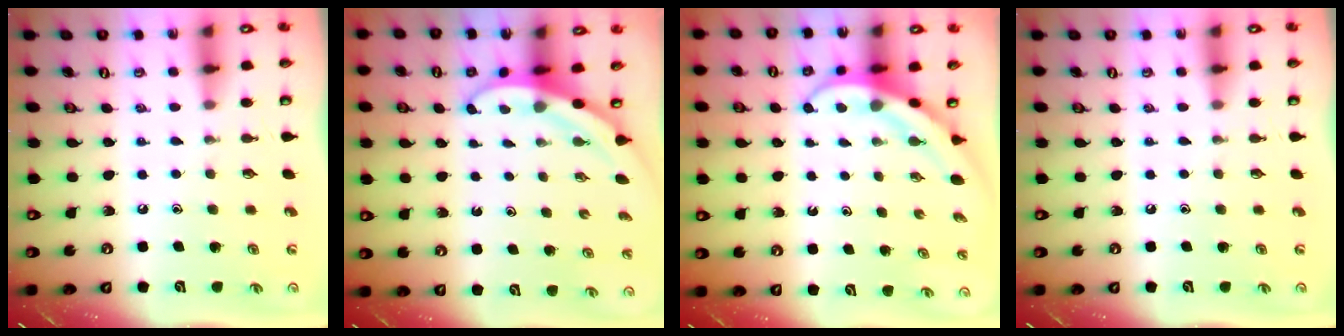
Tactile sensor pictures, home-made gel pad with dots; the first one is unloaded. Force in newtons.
{"total": 3.4, "press": 3.4, "slide": 0.2}
{"total": 4.0, "press": 3.9, "slide": 0.4}
{"total": 0.0}